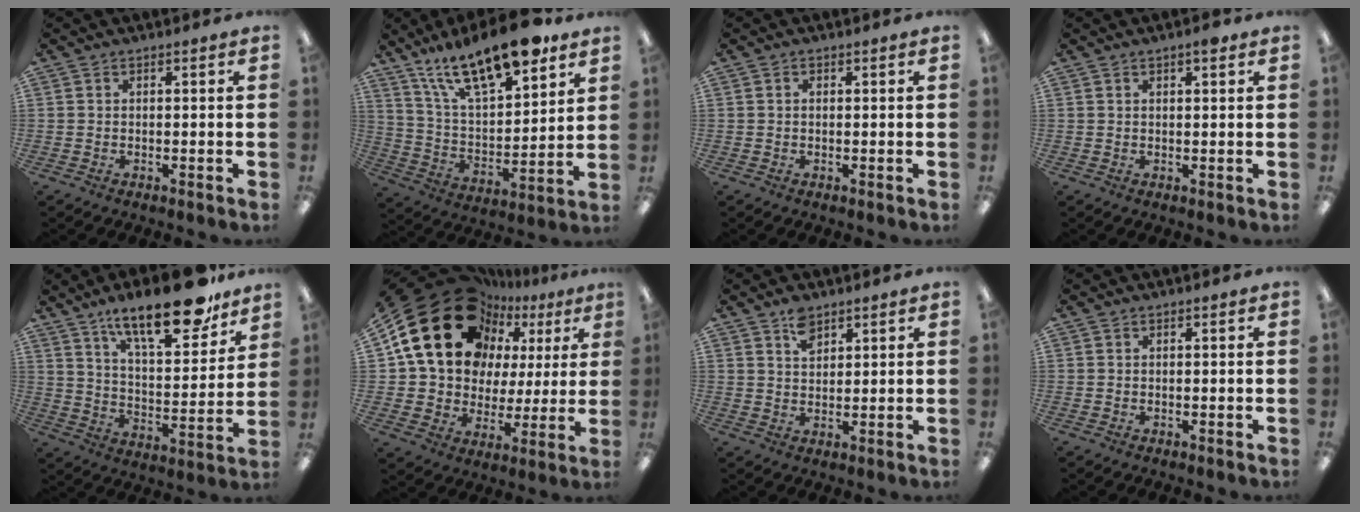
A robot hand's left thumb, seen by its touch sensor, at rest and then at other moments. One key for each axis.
{"total": 20.8, "fx": 15.4, "fy": 7.2, "fz": 12.0, "tx": -0.202, "ty": -0.090, "tz": 0.263}
{"total": 0.5, "fx": 0.1, "fy": 0.3, "fz": 0.4, "tx": -0.009, "ty": 0.003, "tz": 0.001}
{"total": 2.0, "fx": 1.3, "fy": 0.6, "fz": 1.4, "tx": -0.022, "ty": 0.001, "tz": 0.019}
{"total": 20.8, "fx": 15.2, "fy": 6.6, "fz": 12.5, "tx": -0.187, "ty": -0.093, "tz": 0.251}
{"total": 24.2, "fx": 11.6, "fy": 16.9, "fz": 12.8, "tx": -0.234, "ty": -0.063, "tz": 0.223}
{"total": 4.7, "fx": 3.3, "fy": 2.7, "fz": 2.1, "tx": -0.025, "ty": -0.013, "tz": 0.058}
{"total": 0.0}